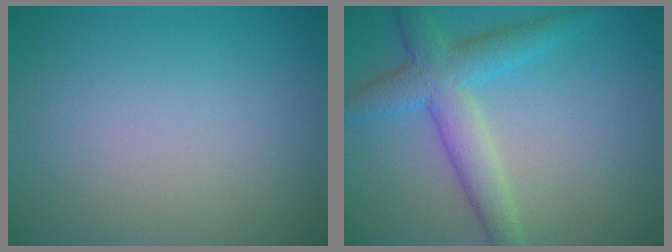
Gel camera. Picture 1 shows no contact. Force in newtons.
{"total": 4.9, "press": 4.8, "slide": 0.2}